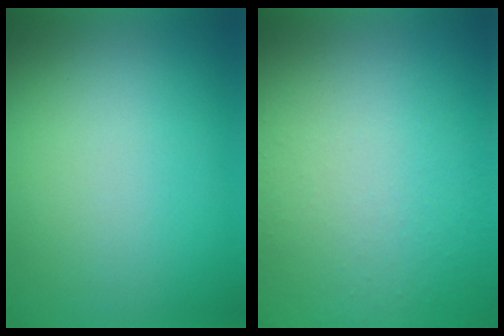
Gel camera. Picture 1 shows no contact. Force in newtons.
{"total": 9.8}